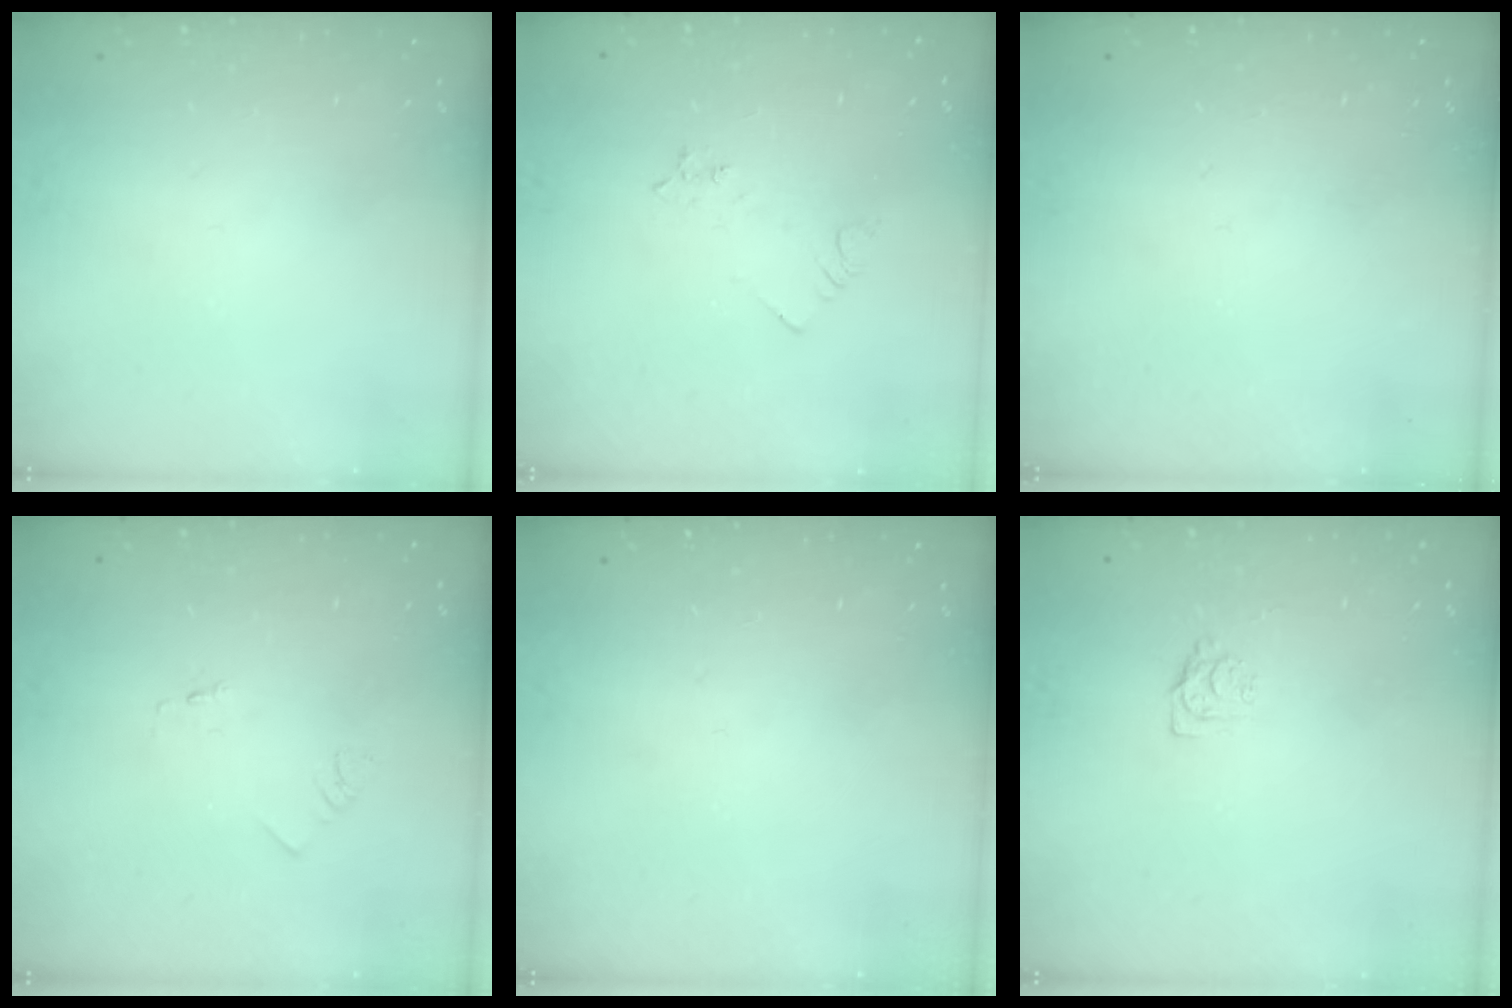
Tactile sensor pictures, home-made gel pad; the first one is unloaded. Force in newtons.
{"total": 3.3, "press": 3.2, "slide": 0.5}
{"total": 0.0}
{"total": 1.3, "press": 1.2, "slide": 0.1}
{"total": 0.0}
{"total": 4.7, "press": 4.6, "slide": 0.7}